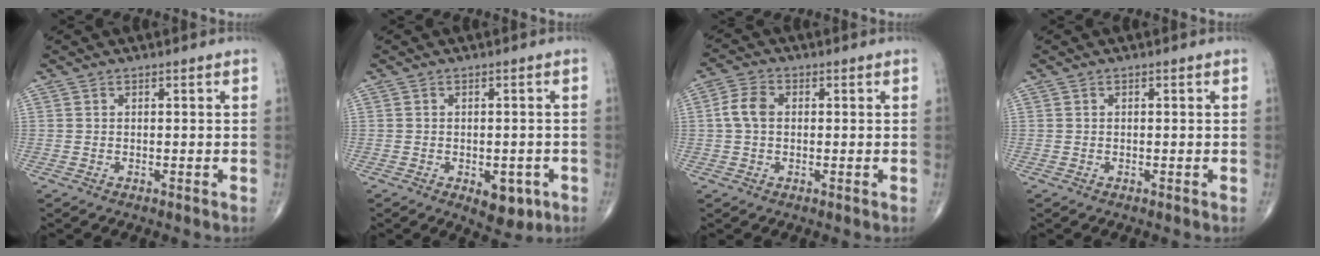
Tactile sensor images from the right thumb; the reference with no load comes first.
{"total": 5.8, "force": [-2.3, 3.2, 4.2], "torque": [-0.035, 0.003, -0.020]}
{"total": 4.6, "force": [0.3, 3.2, 3.3], "torque": [-0.071, 0.012, -0.001]}
{"total": 0.0}